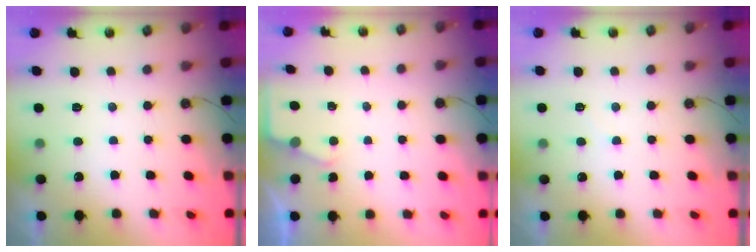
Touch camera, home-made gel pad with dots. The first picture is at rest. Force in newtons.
{"total": 2.3, "press": 2.3, "slide": 0.4}
{"total": 2.2, "press": 2.2, "slide": 0.4}